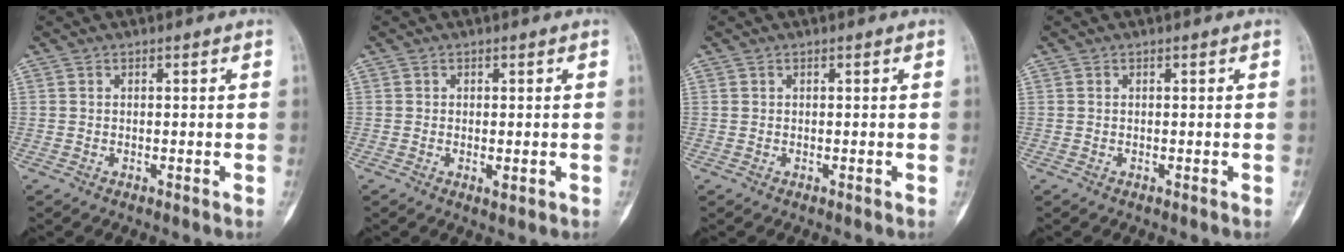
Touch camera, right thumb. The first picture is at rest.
{"total": 1.6, "force": [-0.4, 0.7, 1.4], "torque": [-0.024, -0.004, -0.003]}
{"total": 0.0}
{"total": 0.0}